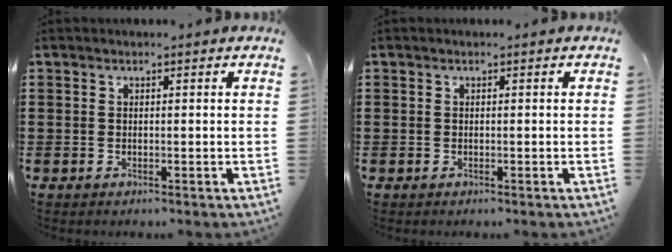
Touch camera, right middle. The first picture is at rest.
{"total": 0.0}